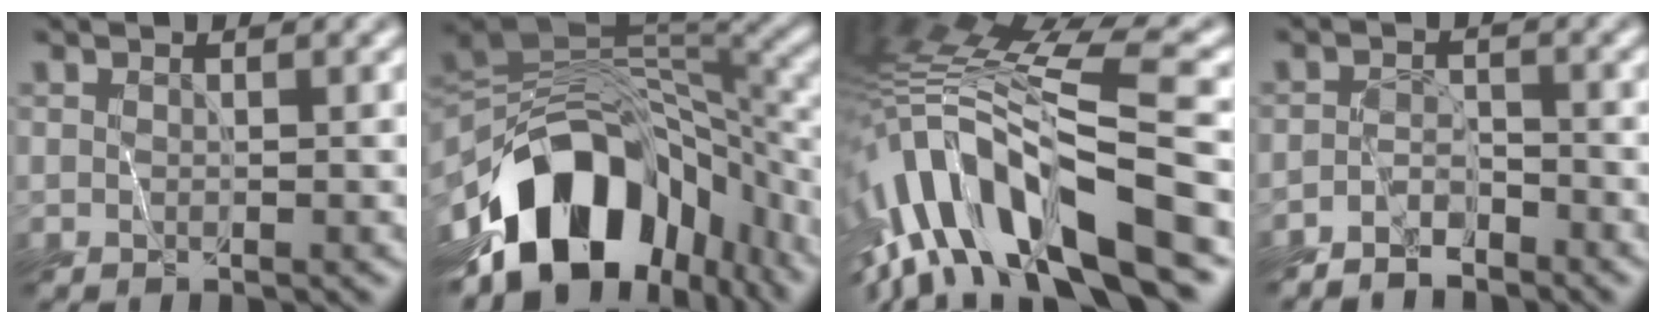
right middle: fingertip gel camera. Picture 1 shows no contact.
{"total": 14.8, "force": [-7.9, 8.3, 9.3], "torque": [-0.168, 0.001, -0.121]}
{"total": 12.6, "force": [-6.6, 2.7, 10.4], "torque": [-0.190, 0.025, -0.113]}
{"total": 3.2, "force": [-3.2, 0.5, 0.2], "torque": [-0.001, -0.002, -0.066]}